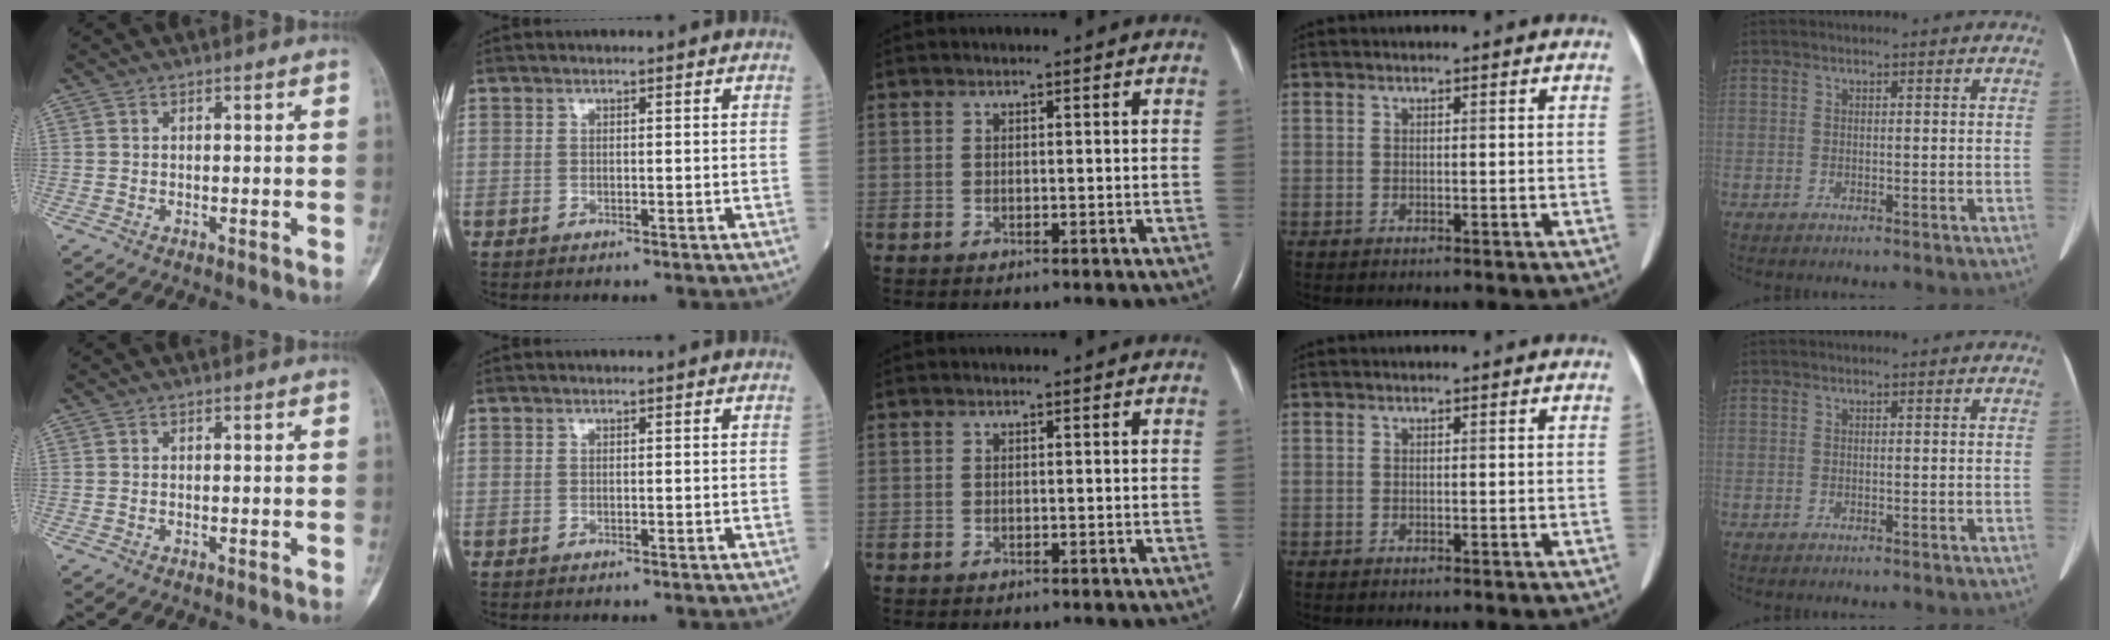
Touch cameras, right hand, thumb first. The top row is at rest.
{}